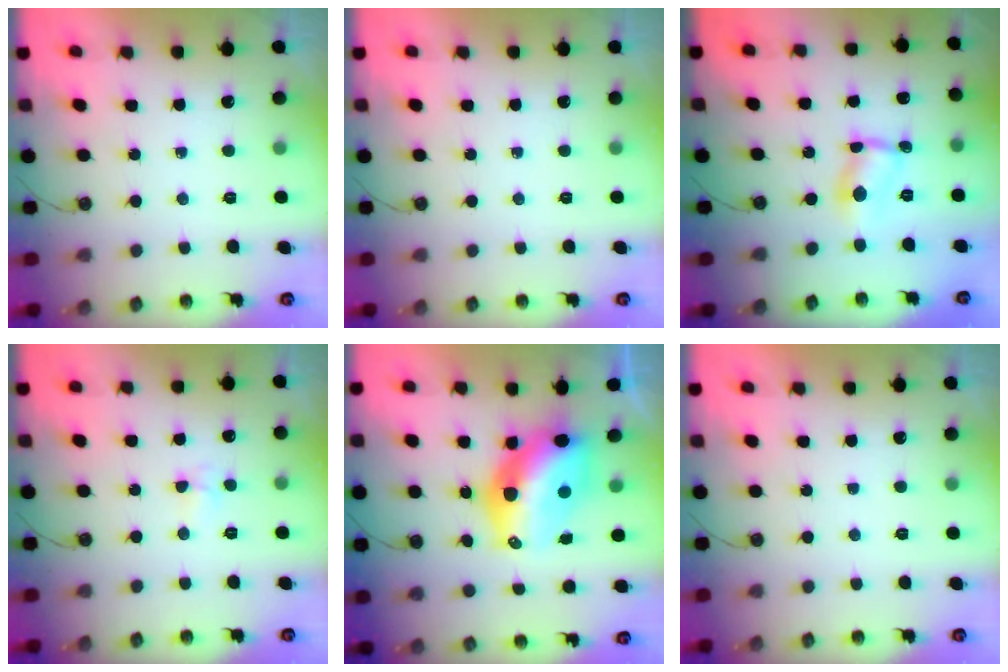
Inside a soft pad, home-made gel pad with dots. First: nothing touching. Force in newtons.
{"total": 0.0}
{"total": 3.8, "press": 3.8, "slide": 0.1}
{"total": 3.6, "press": 3.6, "slide": 0.6}
{"total": 14.2, "press": 14.1, "slide": 1.1}
{"total": 0.0}